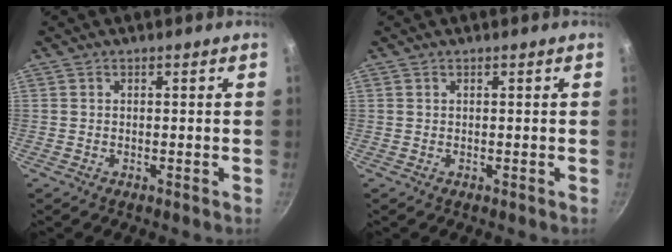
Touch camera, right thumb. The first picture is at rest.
{"total": 0.0}